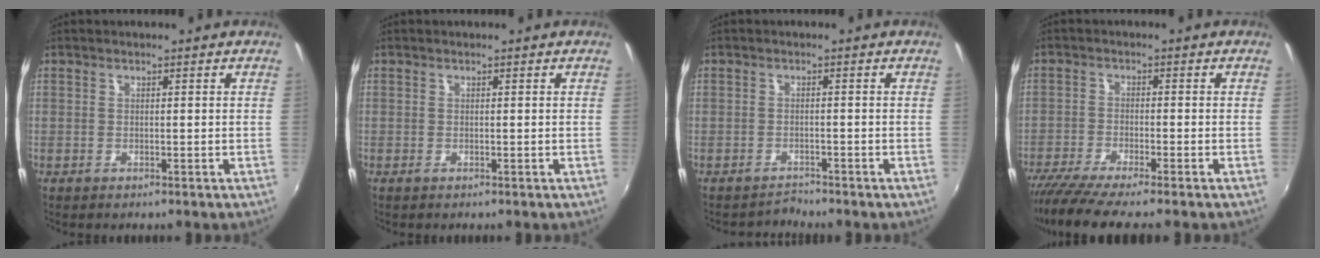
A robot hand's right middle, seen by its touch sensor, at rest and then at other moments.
{"total": 0.0}
{"total": 1.8, "force": [-1.7, 0.3, -0.6], "torque": [0.008, 0.002, -0.031]}
{"total": 7.8, "force": [-6.7, -0.3, 4.1], "torque": [-0.098, -0.031, -0.117]}